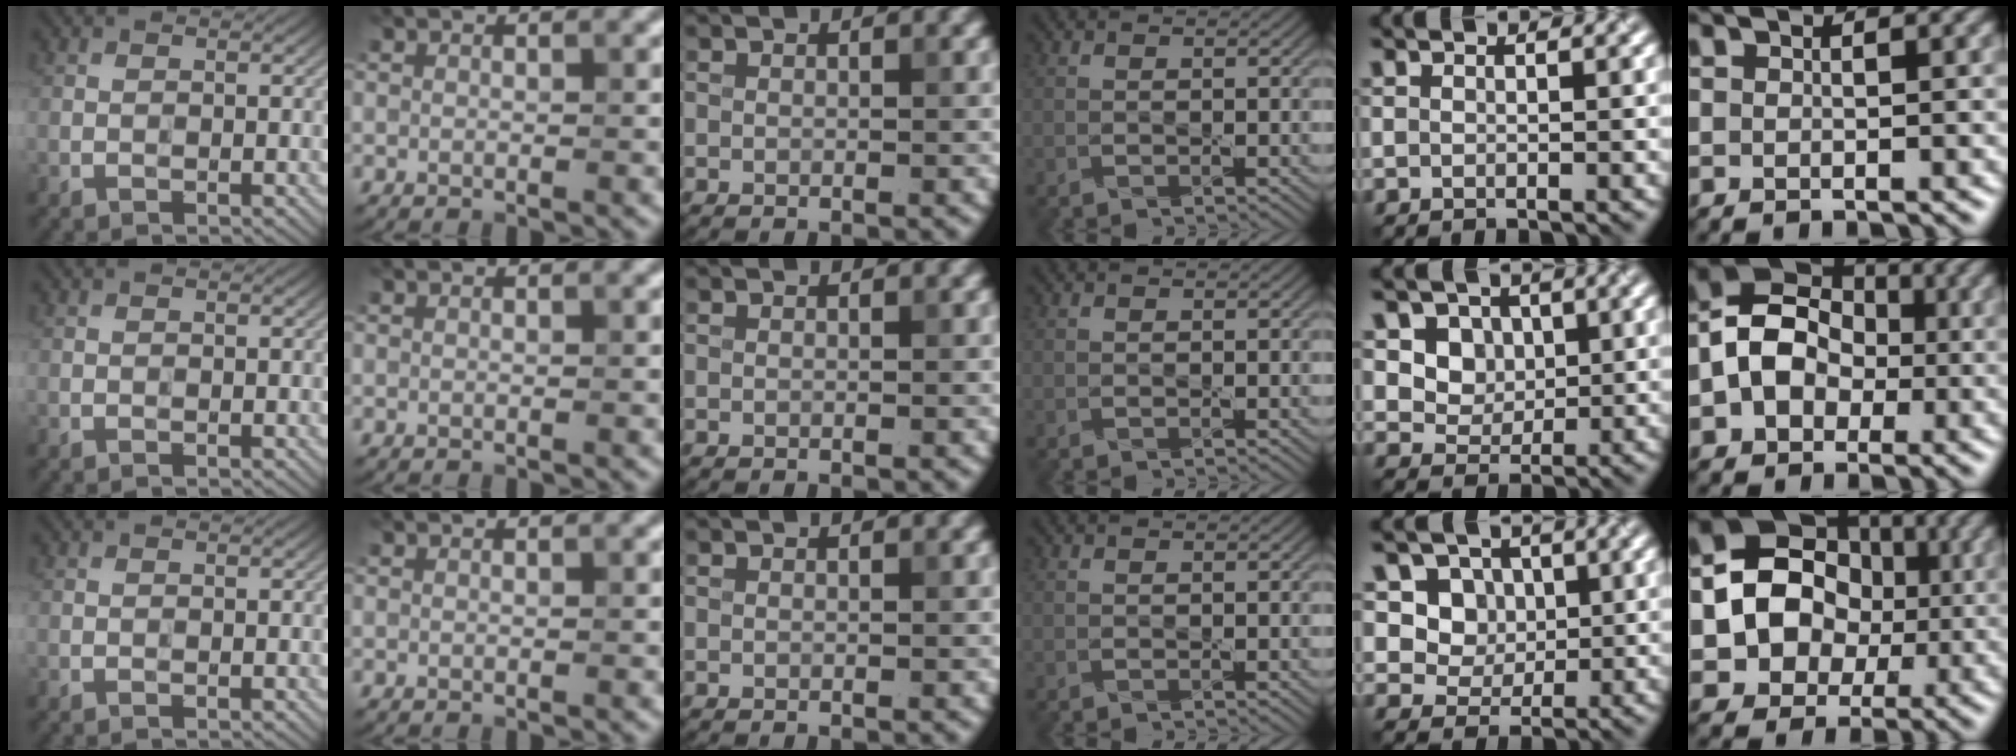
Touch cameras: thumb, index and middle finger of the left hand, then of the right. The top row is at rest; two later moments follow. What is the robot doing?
{"motion": "wipe", "object": "paper plate"}